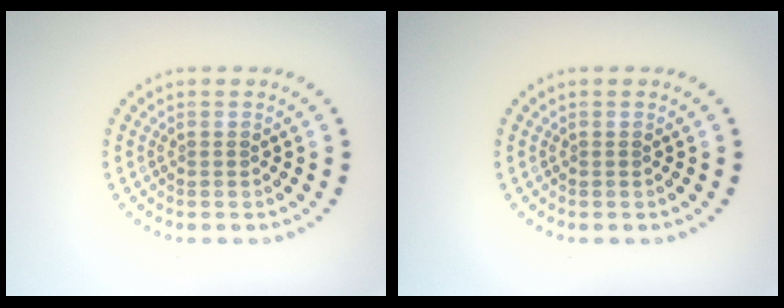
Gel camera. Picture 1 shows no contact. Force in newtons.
{"total": 0.0}